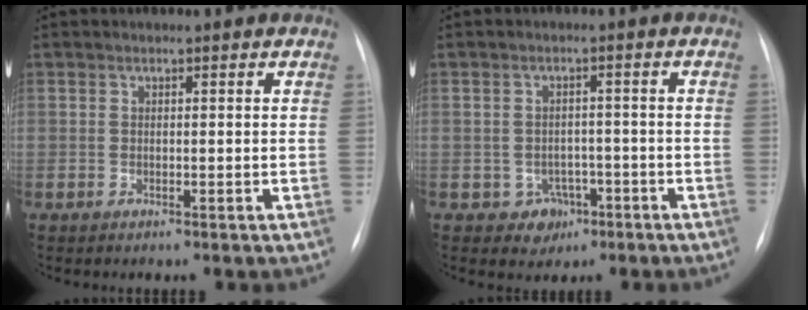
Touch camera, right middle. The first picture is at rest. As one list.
[{"total": 3.7, "force": [-1.7, 3.2, 0.7], "torque": [0.000, 0.013, -0.015]}]